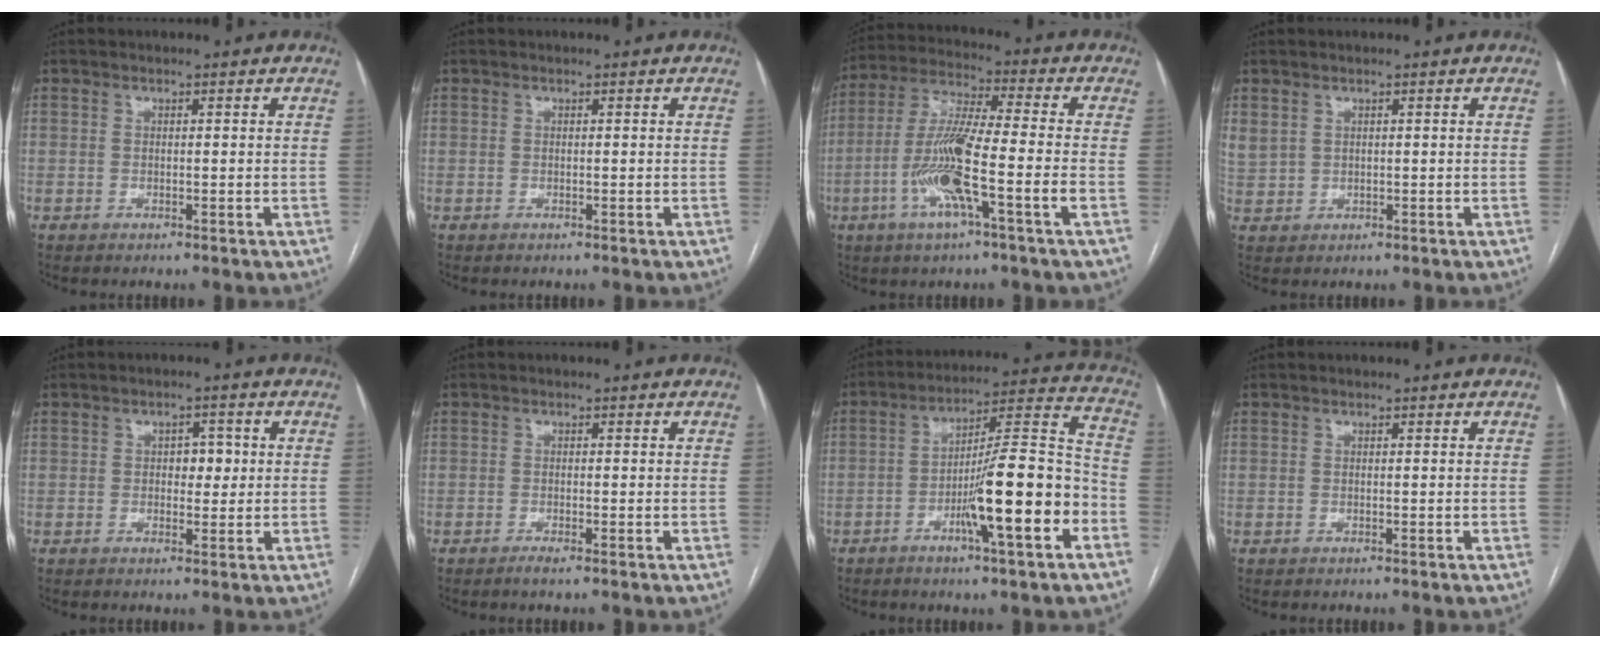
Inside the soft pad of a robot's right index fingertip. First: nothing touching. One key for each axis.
{"total": 0.0}
{"total": 12.8, "fx": -4.1, "fy": 0.2, "fz": 12.2, "tx": -0.246, "ty": -0.001, "tz": -0.083}
{"total": 3.2, "fx": 1.6, "fy": 2.4, "fz": 1.4, "tx": -0.040, "ty": 0.010, "tz": 0.046}
{"total": 3.1, "fx": 0.3, "fy": 1.9, "fz": 2.4, "tx": -0.030, "ty": 0.009, "tz": 0.007}
{"total": 1.1, "fx": -0.7, "fy": -0.1, "fz": 0.8, "tx": -0.014, "ty": -0.001, "tz": -0.015}
{"total": 15.8, "fx": -5.9, "fy": 1.0, "fz": 14.6, "tx": -0.228, "ty": 0.007, "tz": -0.095}
{"total": 0.0}